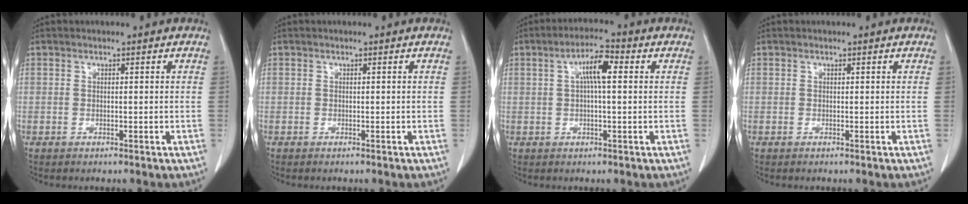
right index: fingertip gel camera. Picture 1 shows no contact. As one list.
[{"total": 0.0}, {"total": 5.3, "force": [1.1, 1.0, 5.1], "torque": [-0.093, 0.015, 0.017]}, {"total": 0.0}]